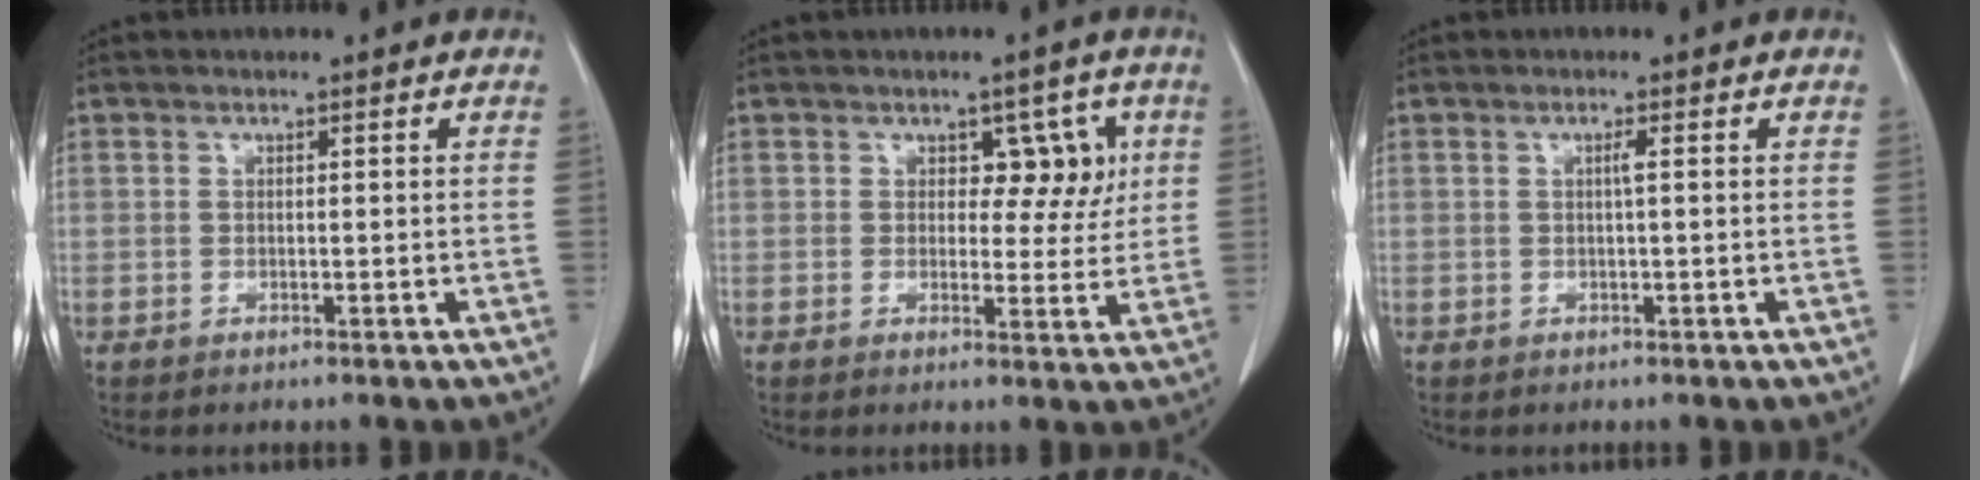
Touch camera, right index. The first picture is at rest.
{"total": 5.1, "force": [1.6, 3.2, 3.6], "torque": [-0.029, 0.008, 0.022]}
{"total": 0.9, "force": [0.1, -0.1, 0.9], "torque": [-0.014, 0.002, 0.000]}